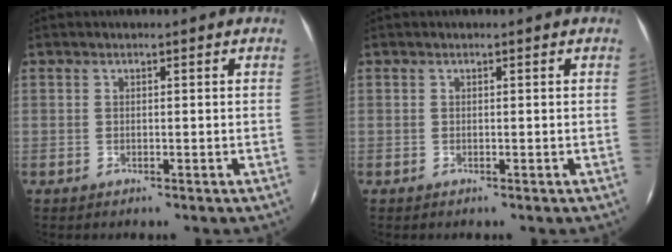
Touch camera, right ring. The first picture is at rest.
{"total": 0.0}